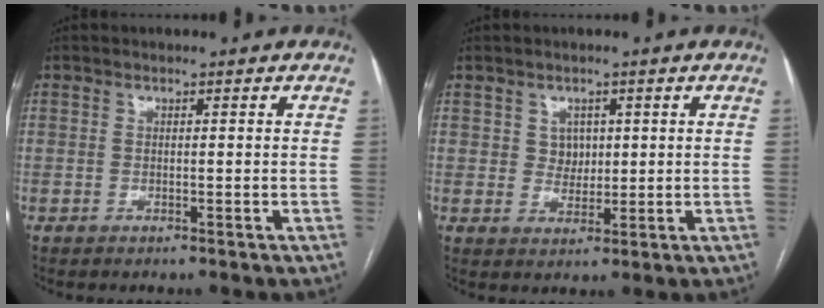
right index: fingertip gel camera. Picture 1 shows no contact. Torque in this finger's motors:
{"motor_torque": [0.22, 0.19, 0.00, 0.00]}